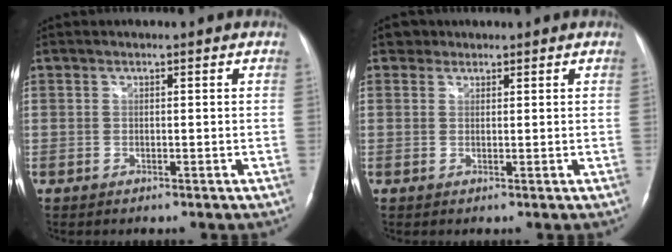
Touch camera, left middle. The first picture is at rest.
{"total": 1.5, "force": [1.0, 1.1, -0.2], "torque": [0.011, 0.004, 0.007]}